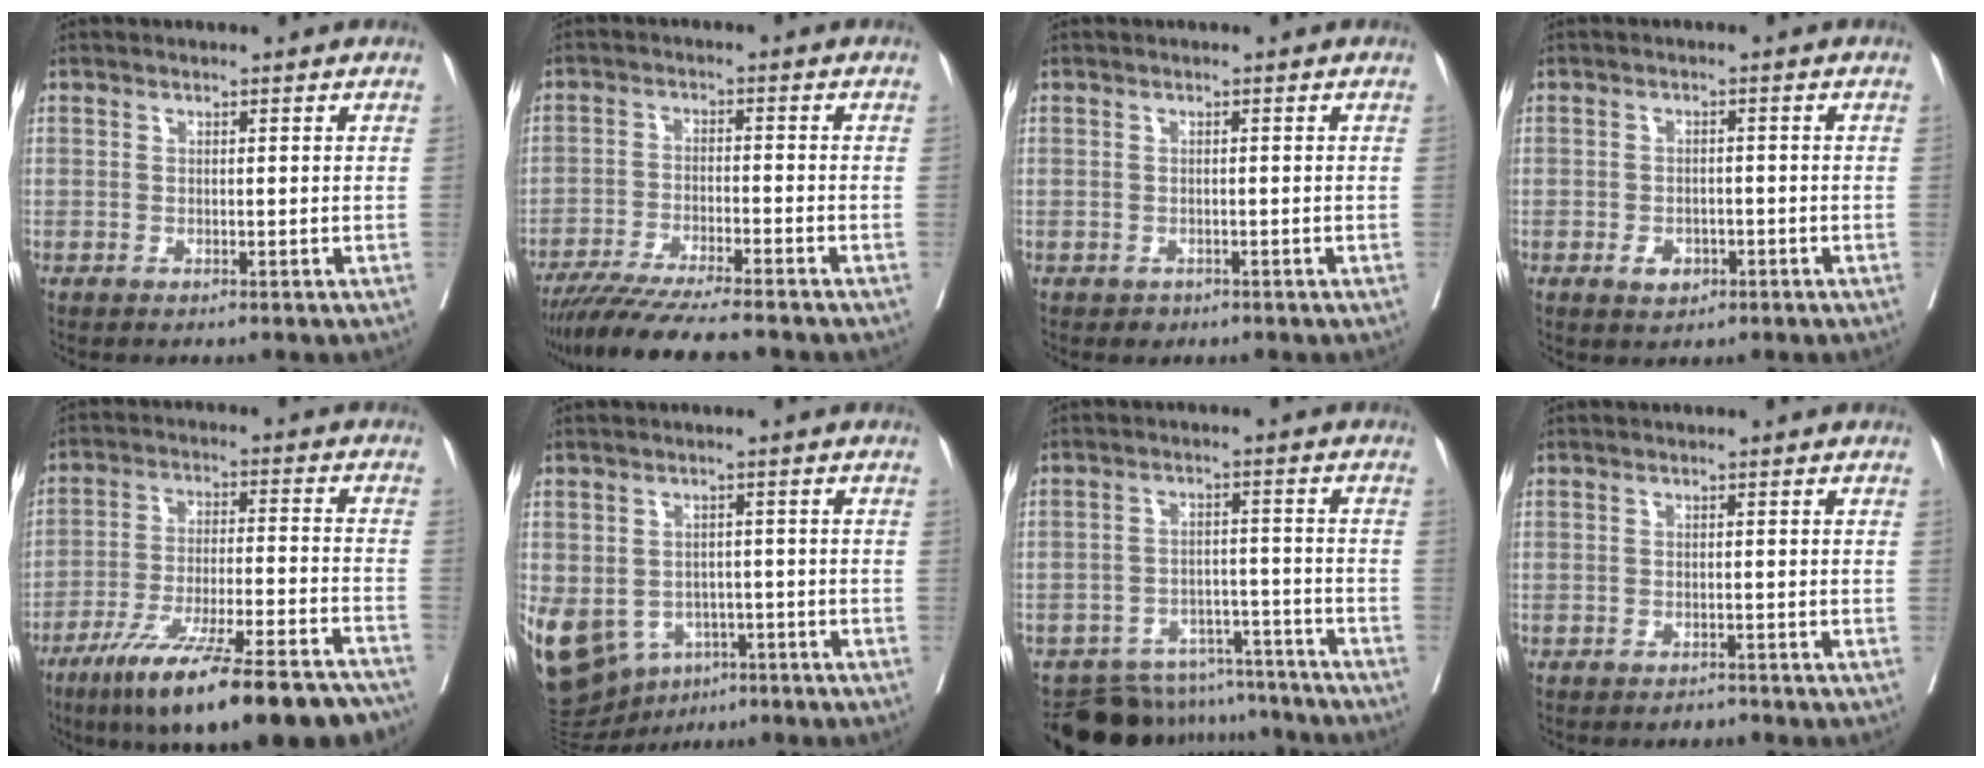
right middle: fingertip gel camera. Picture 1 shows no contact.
{"total": 11.7, "force": [-10.1, 0.0, 5.8], "torque": [-0.079, -0.031, -0.162]}
{"total": 1.1, "force": [-0.7, 0.8, 0.1], "torque": [-0.002, 0.002, -0.008]}
{"total": 2.9, "force": [-1.4, 2.0, 1.6], "torque": [-0.020, 0.004, -0.013]}
{"total": 22.4, "force": [-17.4, 2.4, 13.9], "torque": [-0.167, -0.011, -0.271]}
{"total": 20.1, "force": [-8.2, 15.6, 9.6], "torque": [-0.278, -0.010, -0.109]}
{"total": 13.3, "force": [-12.5, 4.4, 1.1], "torque": [-0.011, 0.025, -0.168]}
{"total": 0.8, "force": [-0.8, 0.3, -0.1], "torque": [0.003, -0.002, -0.015]}